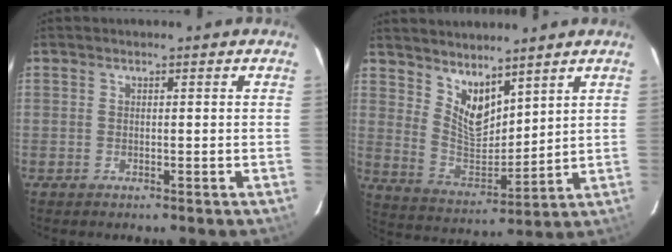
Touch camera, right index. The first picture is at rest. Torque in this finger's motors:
{"motor_torque": [0.01, 0.19, 0.04, 0.02]}